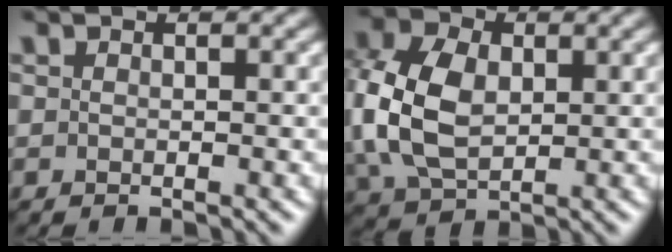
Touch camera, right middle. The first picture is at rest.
{"total": 8.7, "force": [0.5, 6.0, 6.3], "torque": [-0.169, 0.008, 0.006]}